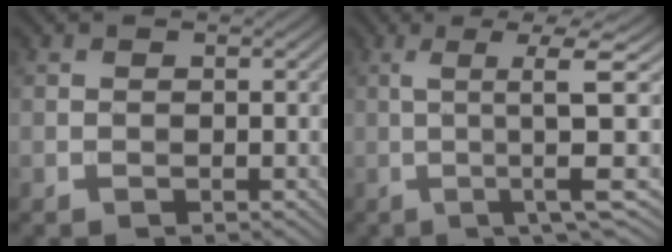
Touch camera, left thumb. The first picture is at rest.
{"total": 8.5, "force": [-0.3, 0.4, 8.4], "torque": [-0.146, 0.015, -0.003]}